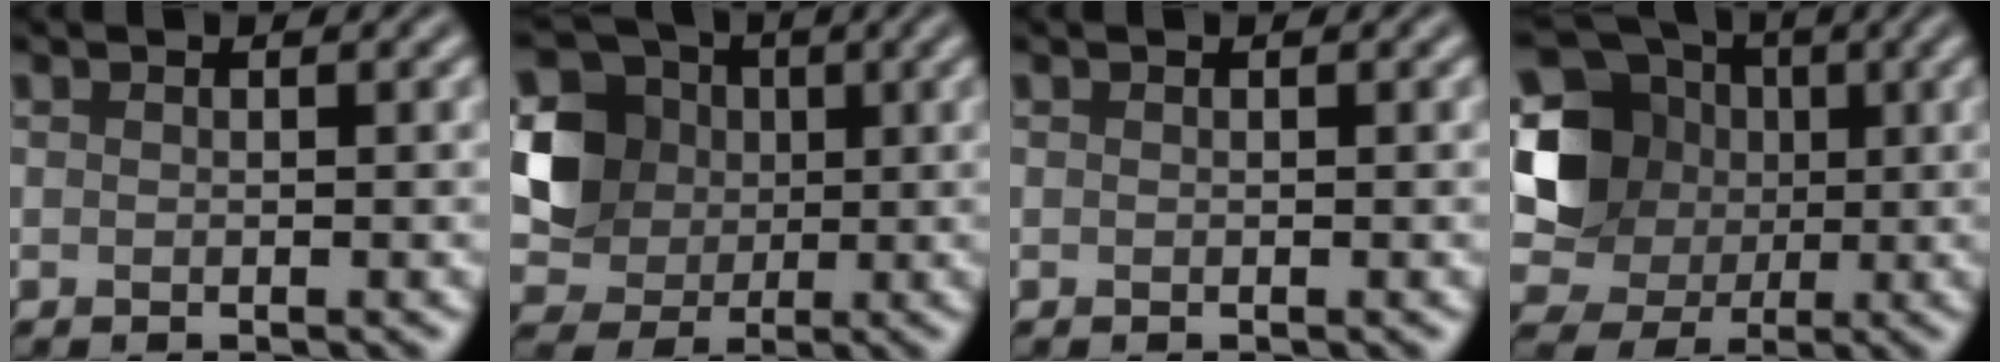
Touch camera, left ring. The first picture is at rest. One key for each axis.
{"total": 5.4, "fx": 0.5, "fy": 5.0, "fz": 2.1, "tx": -0.035, "ty": 0.004, "tz": 0.007}
{"total": 0.0}
{"total": 9.0, "fx": 1.2, "fy": 8.2, "fz": 3.7, "tx": -0.076, "ty": 0.011, "tz": 0.001}